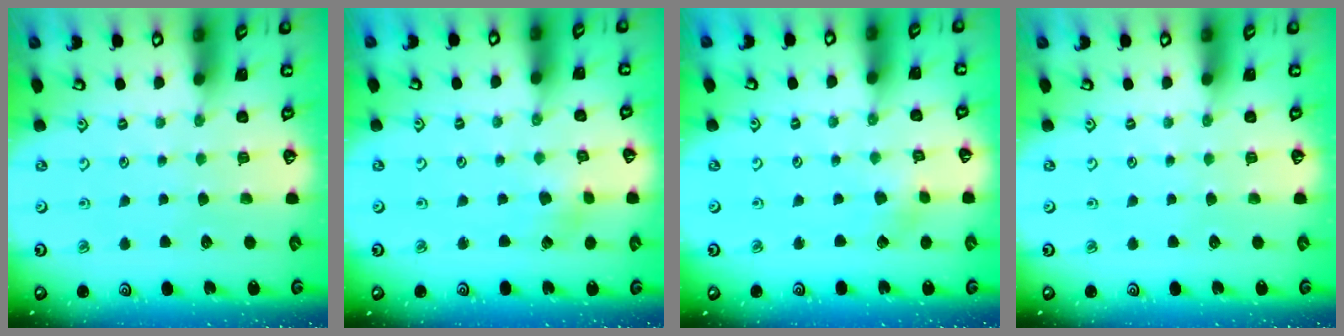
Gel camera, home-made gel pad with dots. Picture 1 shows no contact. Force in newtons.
{"total": 2.0, "press": 2.0, "slide": 0.3}
{"total": 2.1, "press": 2.1, "slide": 0.1}
{"total": 0.0}